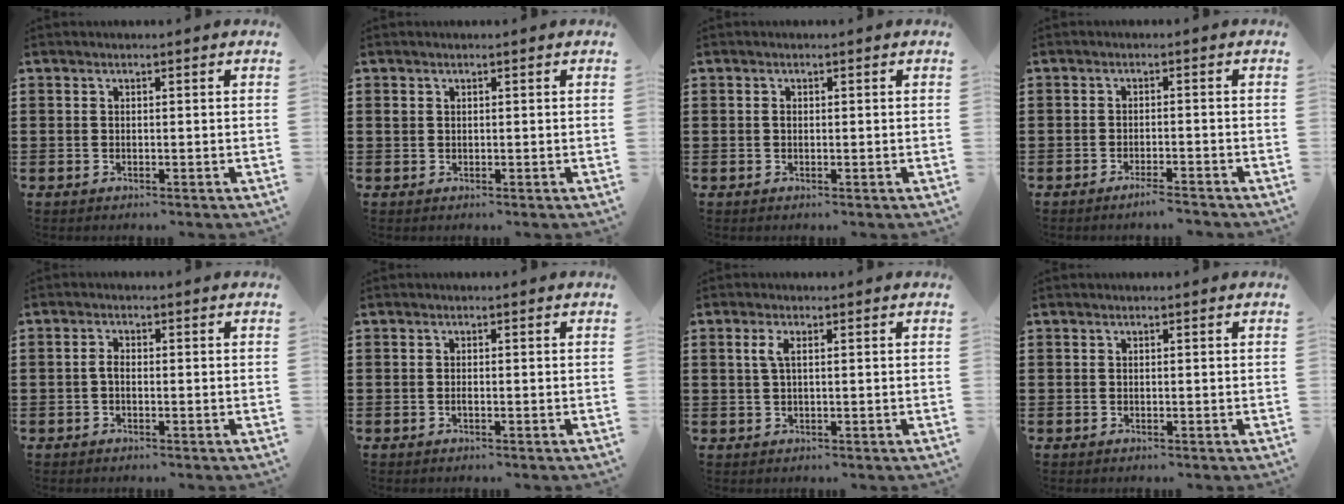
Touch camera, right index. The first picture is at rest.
{"total": 0.8, "force": [0.3, 0.7, 0.3], "torque": [-0.008, 0.005, 0.005]}
{"total": 0.6, "force": [-0.1, 0.4, 0.4], "torque": [-0.010, 0.000, -0.001]}
{"total": 2.3, "force": [-2.0, 0.1, 1.1], "torque": [-0.019, 0.002, -0.037]}
{"total": 1.7, "force": [-0.5, 0.8, 1.4], "torque": [-0.035, -0.001, -0.012]}
{"total": 0.7, "force": [-0.4, 0.1, 0.6], "torque": [-0.012, -0.004, -0.006]}
{"total": 2.1, "force": [0.5, 0.6, 1.9], "torque": [-0.040, 0.005, 0.006]}
{"total": 0.0}